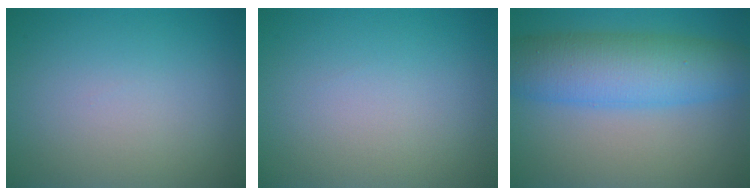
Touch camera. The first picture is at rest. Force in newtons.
{"total": 0.0}
{"total": 8.0, "press": 8.0, "slide": 0.2}